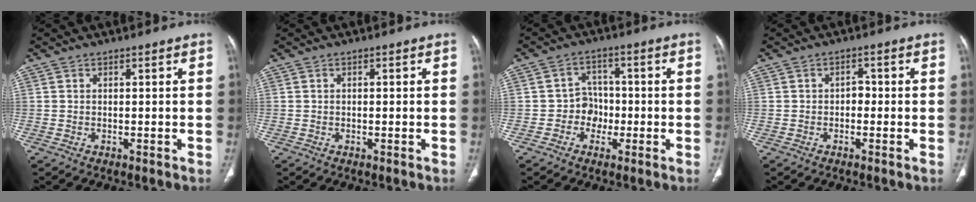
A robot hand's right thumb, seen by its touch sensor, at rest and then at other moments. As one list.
[{"total": 0.7, "force": [0.0, 0.3, 0.6], "torque": [-0.015, 0.003, 0.003]}, {"total": 4.9, "force": [-1.4, 4.3, 1.8], "torque": [0.005, 0.016, -0.032]}, {"total": 1.8, "force": [-0.4, 1.3, 1.1], "torque": [-0.004, 0.007, -0.014]}]